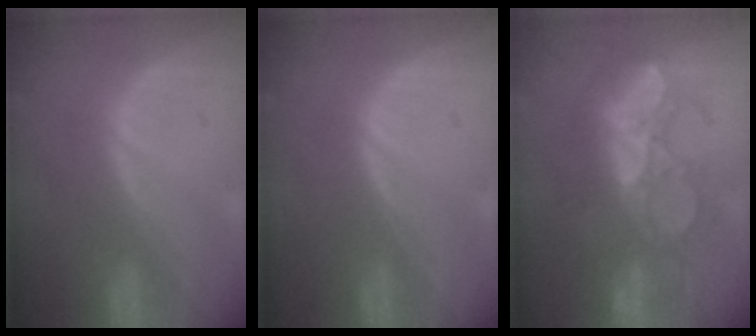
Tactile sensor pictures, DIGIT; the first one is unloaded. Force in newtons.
{"total": 0.0}
{"total": 9.3, "press": 9.0, "slide": 2.6}